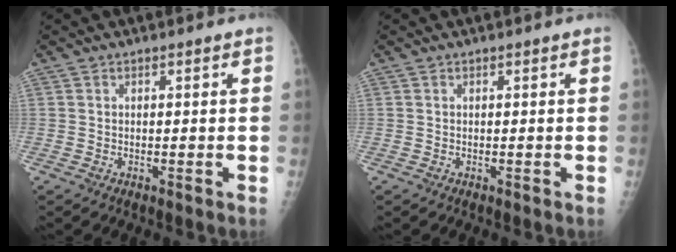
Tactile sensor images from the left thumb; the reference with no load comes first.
{"total": 0.0}